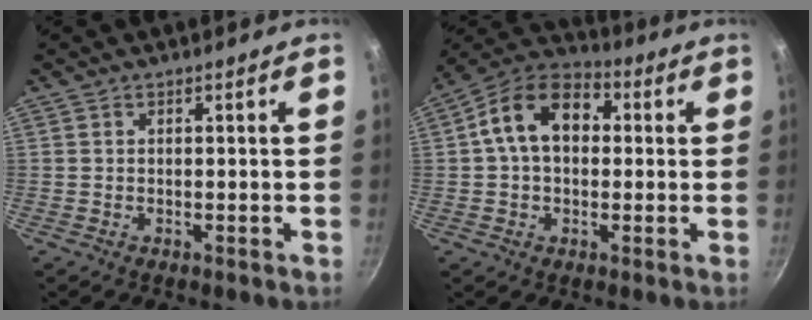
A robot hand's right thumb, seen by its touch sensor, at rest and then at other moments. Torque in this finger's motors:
{"motor_torque": [0.35, 2.80, 0.98, -0.27, 0.14]}